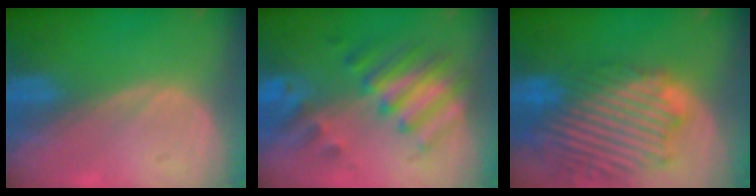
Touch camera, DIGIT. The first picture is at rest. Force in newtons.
{"total": 7.9, "press": 7.7, "slide": 1.8}
{"total": 14.0, "press": 11.9, "slide": 7.2}